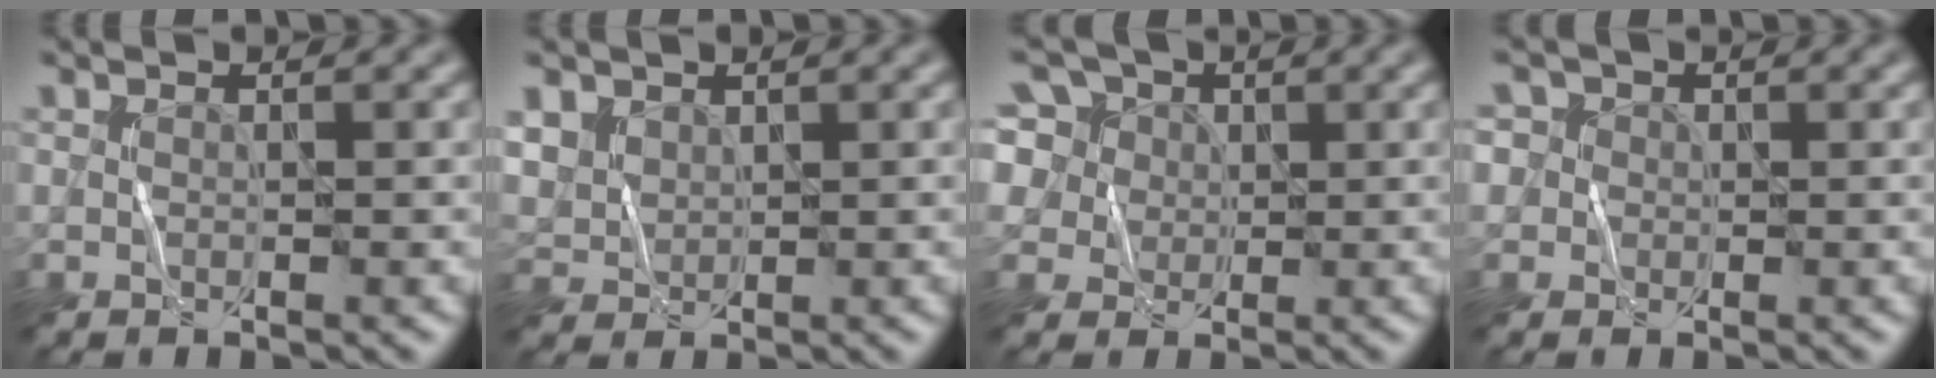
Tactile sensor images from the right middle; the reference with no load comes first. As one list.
[{"total": 3.1, "force": [1.7, 2.3, 1.1], "torque": [-0.043, -0.005, 0.046]}, {"total": 11.5, "force": [5.8, 8.4, 5.2], "torque": [-0.125, 0.043, 0.082]}, {"total": 3.4, "force": [1.2, 3.0, 1.0], "torque": [-0.011, 0.013, 0.008]}]